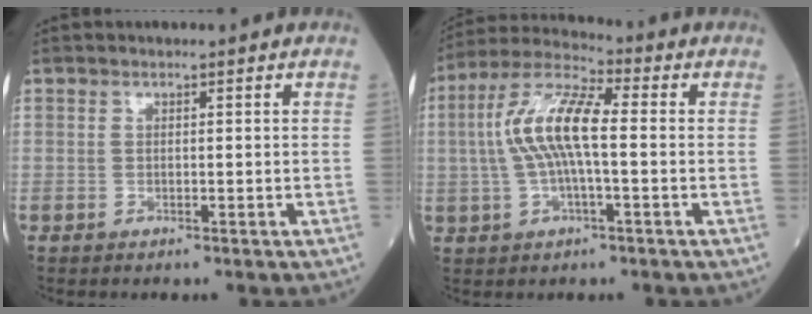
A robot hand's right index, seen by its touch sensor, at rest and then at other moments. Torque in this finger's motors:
{"motor_torque": [1.58, 0.27, 0.87, 0.21]}